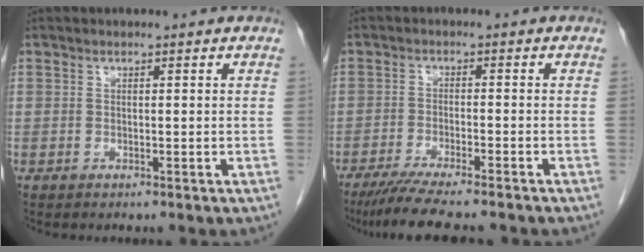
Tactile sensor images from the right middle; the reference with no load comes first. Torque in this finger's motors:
{"motor_torque": [1.07, -1.07, 0.20, 0.05]}